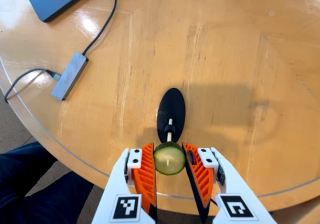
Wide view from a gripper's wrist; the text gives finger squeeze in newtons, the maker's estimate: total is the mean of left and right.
{"total": 7.7, "left": 7.3, "right": 8.1}